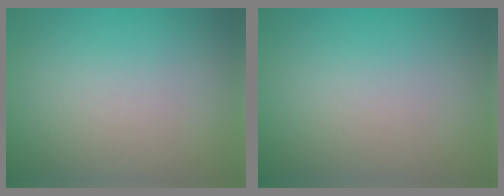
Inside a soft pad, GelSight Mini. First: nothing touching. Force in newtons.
{"total": 0.0}